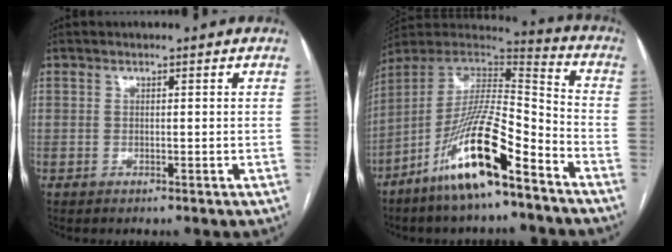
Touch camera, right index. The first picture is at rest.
{"total": 18.0, "force": [-10.8, 2.9, 14.1], "torque": [-0.288, -0.011, -0.197]}